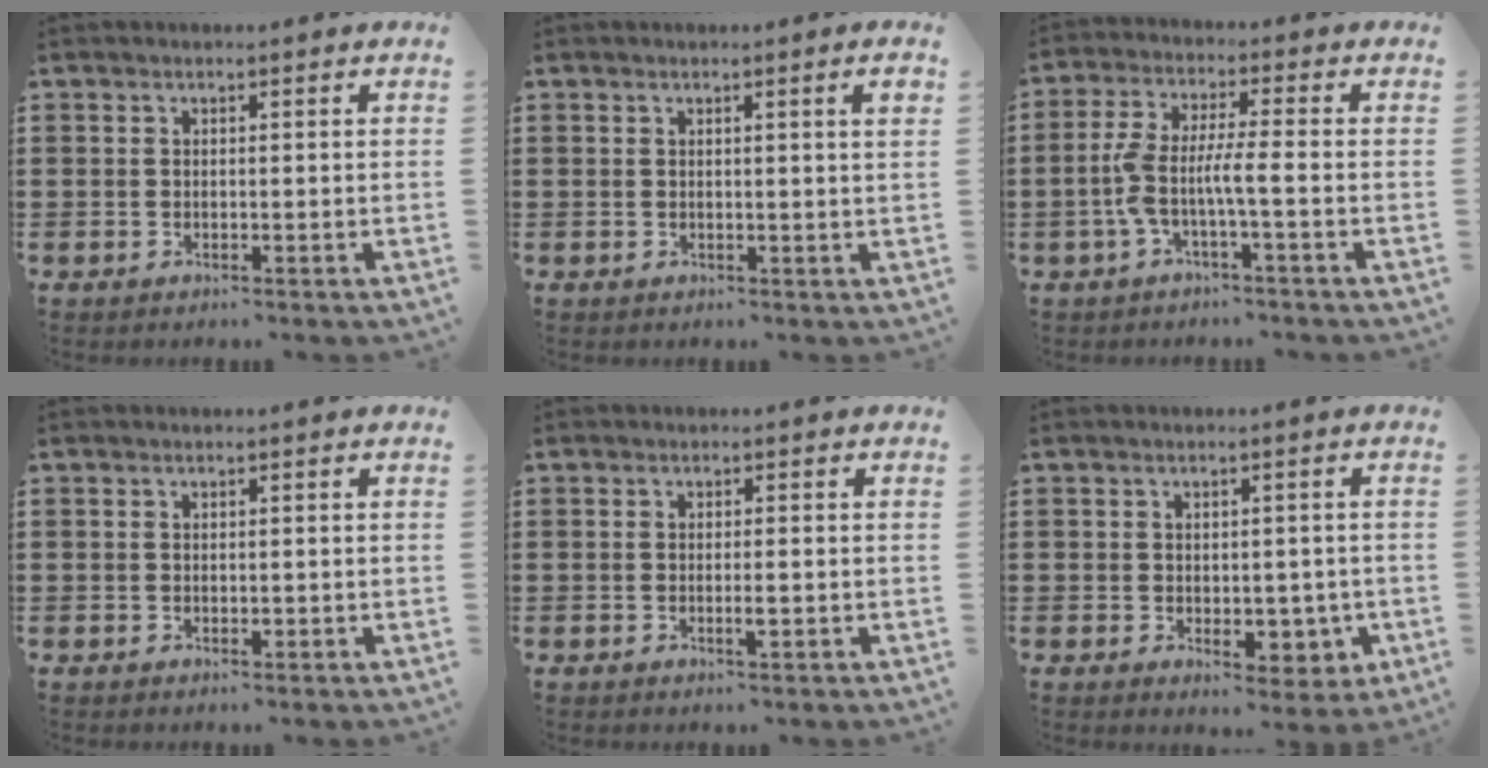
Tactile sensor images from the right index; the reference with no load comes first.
{"total": 1.7, "force": [0.5, -0.1, 1.6], "torque": [-0.029, -0.001, 0.007]}
{"total": 5.7, "force": [-2.0, 0.5, 5.4], "torque": [-0.132, -0.013, -0.051]}
{"total": 0.6, "force": [-0.1, 0.4, 0.5], "torque": [-0.009, 0.001, -0.002]}
{"total": 1.7, "force": [-0.5, 0.3, 1.6], "torque": [-0.029, 0.000, -0.009]}
{"total": 4.1, "force": [-0.8, 3.1, 2.6], "torque": [-0.031, 0.005, -0.015]}